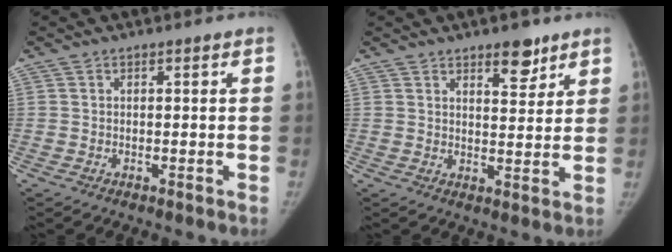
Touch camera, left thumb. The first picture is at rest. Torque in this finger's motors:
{"motor_torque": [0.40, -0.27, 0.53, -0.50, 0.16]}